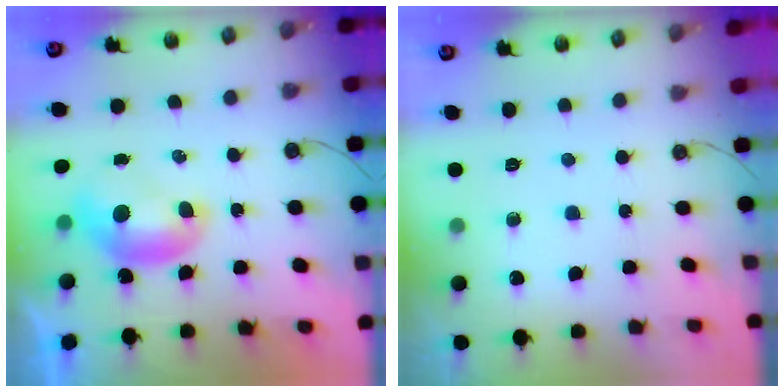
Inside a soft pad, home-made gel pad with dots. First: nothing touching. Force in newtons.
{"total": 0.0}